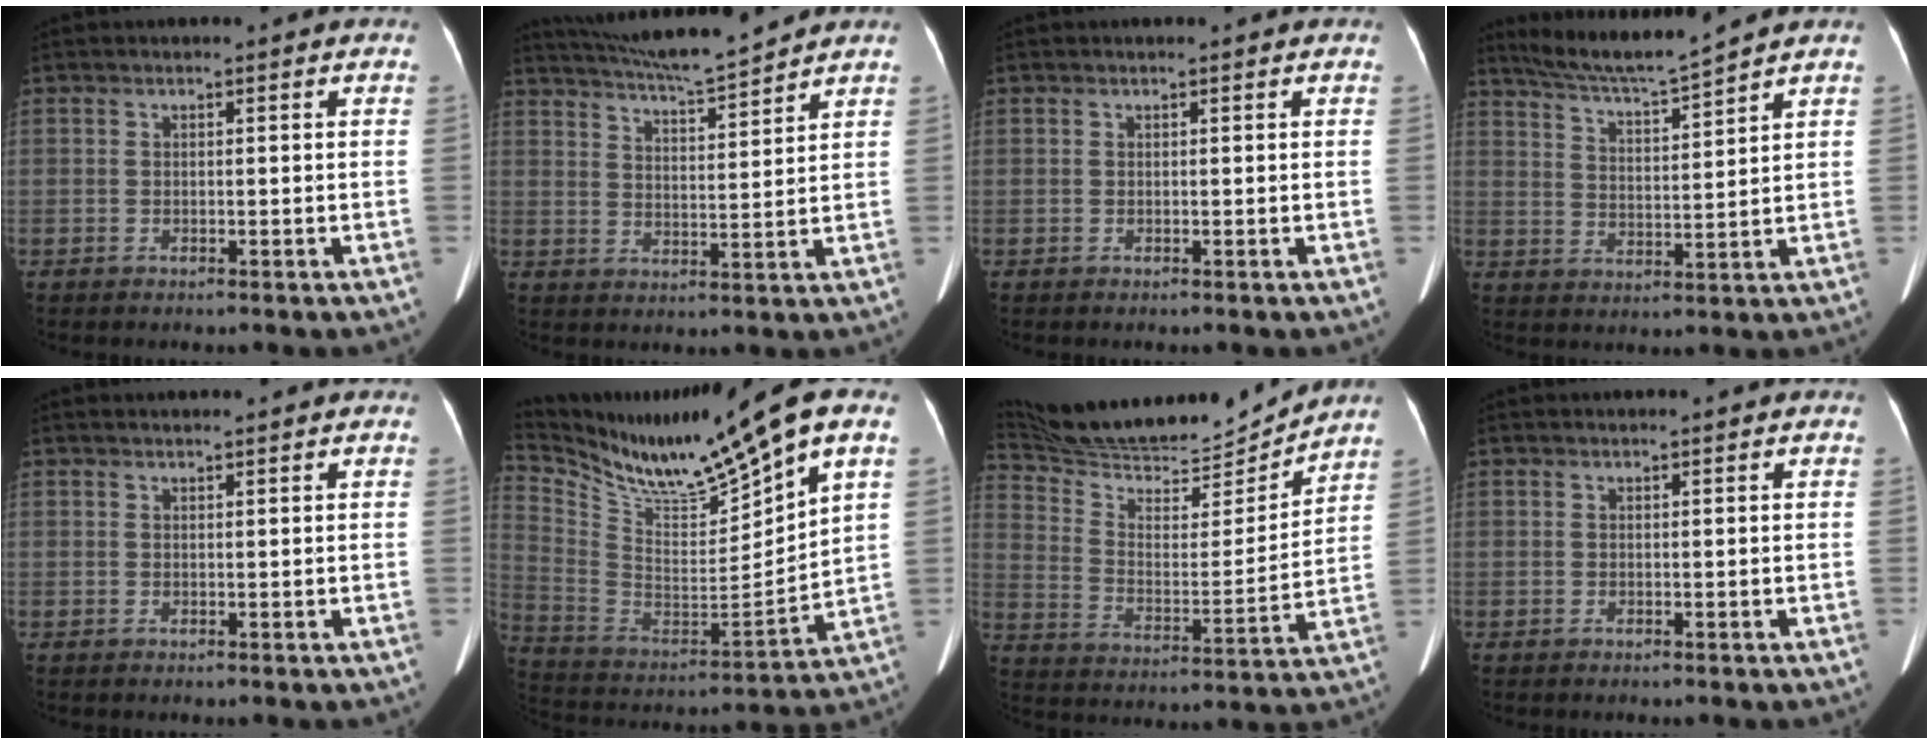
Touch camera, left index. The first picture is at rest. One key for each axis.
{"total": 11.0, "fx": 10.2, "fy": -0.6, "fz": 3.9, "tx": -0.072, "ty": 0.003, "tz": 0.168}
{"total": 0.0}
{"total": 8.6, "fx": 8.0, "fy": -1.6, "fz": 2.9, "tx": -0.057, "ty": -0.003, "tz": 0.151}
{"total": 1.5, "fx": 1.5, "fy": 0.0, "fz": 0.4, "tx": -0.007, "ty": 0.018, "tz": 0.028}
{"total": 18.2, "fx": 14.0, "fy": 0.1, "fz": 11.6, "tx": -0.214, "ty": -0.002, "tz": 0.267}
{"total": 19.5, "fx": 18.6, "fy": 1.9, "fz": 5.5, "tx": -0.111, "ty": -0.016, "tz": 0.301}
{"total": 0.6, "fx": 0.6, "fy": 0.0, "fz": 0.1, "tx": -0.004, "ty": 0.014, "tz": 0.013}